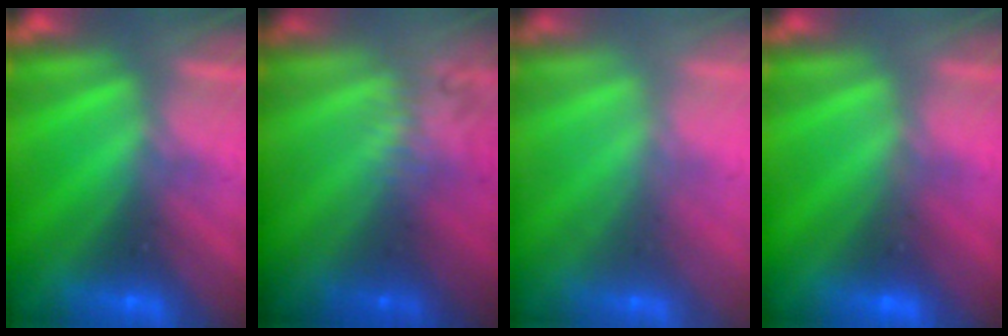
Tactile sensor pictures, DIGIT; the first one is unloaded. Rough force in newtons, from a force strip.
{"total": 2.4}
{"total": 2.5}
{"total": 2.7}